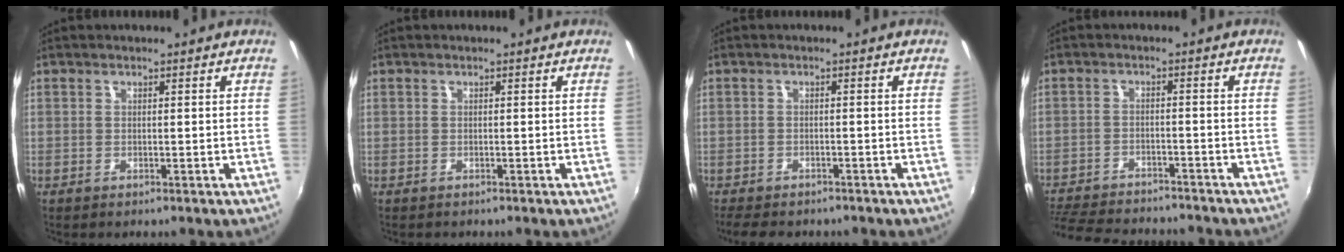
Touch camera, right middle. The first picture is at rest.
{"total": 0.6, "force": [-0.4, 0.5, -0.1], "torque": [0.001, -0.002, -0.006]}
{"total": 5.9, "force": [-5.0, 2.2, 2.2], "torque": [-0.057, -0.017, -0.079]}
{"total": 16.1, "force": [-14.1, 4.5, 6.3], "torque": [-0.147, -0.017, -0.211]}